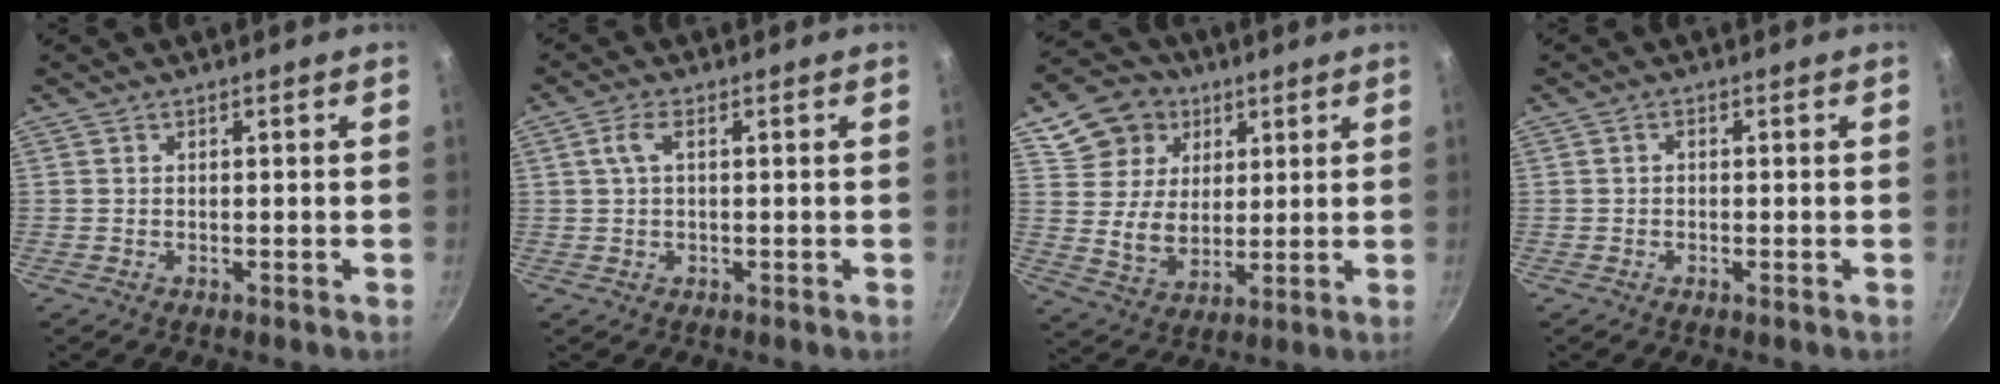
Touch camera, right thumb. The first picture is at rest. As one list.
[{"total": 3.1, "force": [0.6, 1.3, 2.8], "torque": [-0.063, 0.009, 0.011]}, {"total": 13.4, "force": [5.9, 10.8, 5.4], "torque": [-0.066, -0.013, 0.105]}, {"total": 1.0, "force": [-0.2, 0.5, 0.8], "torque": [-0.020, 0.005, -0.009]}]